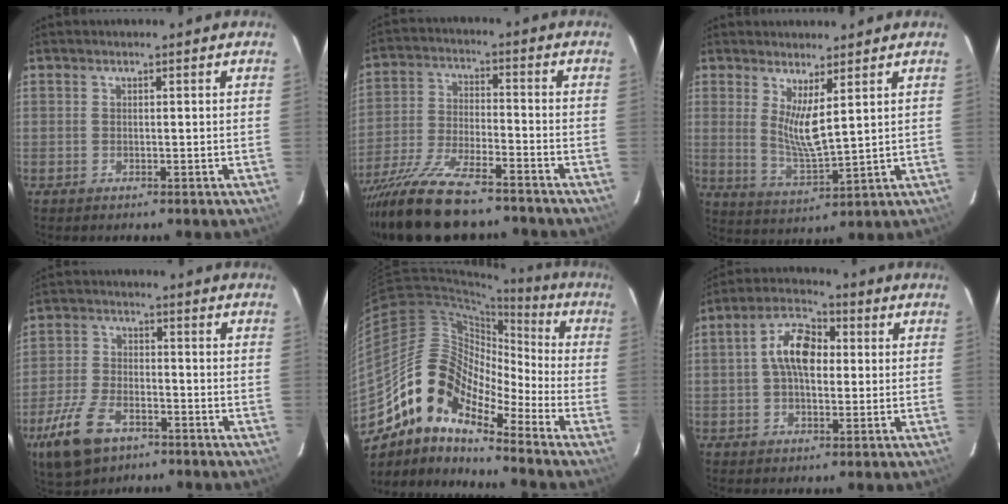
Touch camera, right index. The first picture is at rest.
{"total": 19.1, "force": [-15.4, 4.6, 10.2], "torque": [-0.214, -0.048, -0.265]}
{"total": 4.8, "force": [1.9, 1.2, 4.2], "torque": [-0.075, -0.016, 0.036]}
{"total": 12.4, "force": [-7.2, 6.6, 7.7], "torque": [-0.187, -0.014, -0.135]}
{"total": 14.0, "force": [-9.6, 6.0, 8.3], "torque": [-0.134, 0.015, -0.200]}
{"total": 9.0, "force": [0.9, 5.1, 7.4], "torque": [-0.138, 0.025, 0.011]}